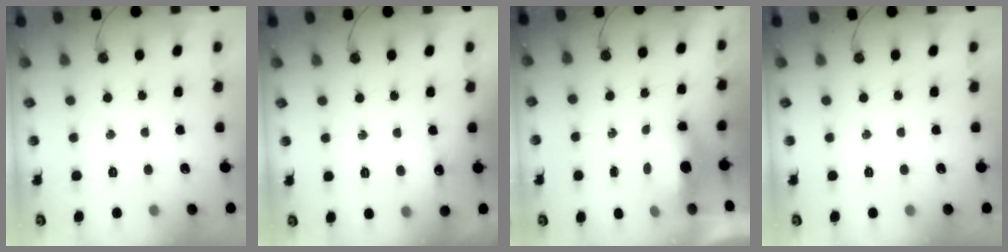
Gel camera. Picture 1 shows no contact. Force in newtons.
{"total": 5.6, "press": 5.5, "slide": 0.7}
{"total": 5.8, "press": 5.8, "slide": 0.8}
{"total": 0.0}